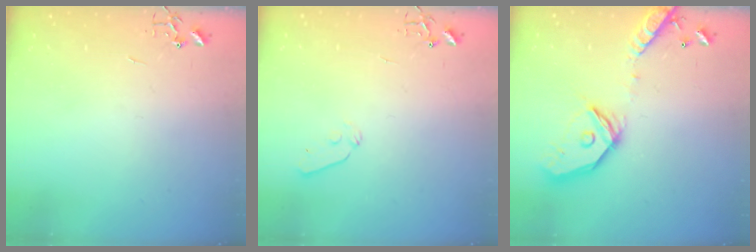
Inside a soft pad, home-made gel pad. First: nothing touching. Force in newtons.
{"total": 4.9, "press": 4.8, "slide": 0.7}
{"total": 18.4, "press": 18.2, "slide": 3.1}